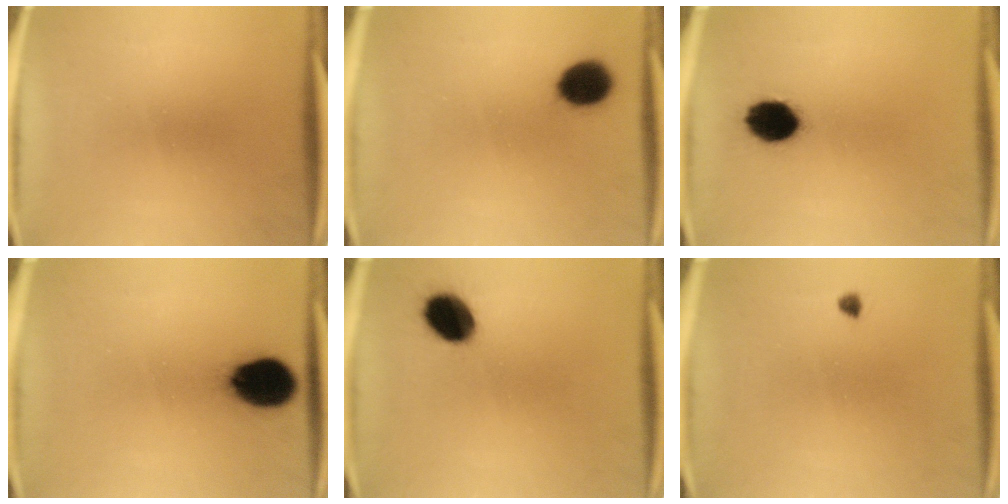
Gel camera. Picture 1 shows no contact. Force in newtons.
{"total": 6.3}
{"total": 9.5}
{"total": 13.5}
{"total": 9.5}
{"total": 1.0}